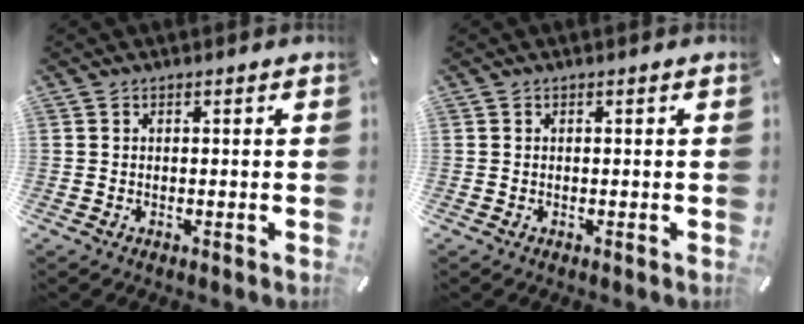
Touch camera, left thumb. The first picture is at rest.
{"total": 0.0}